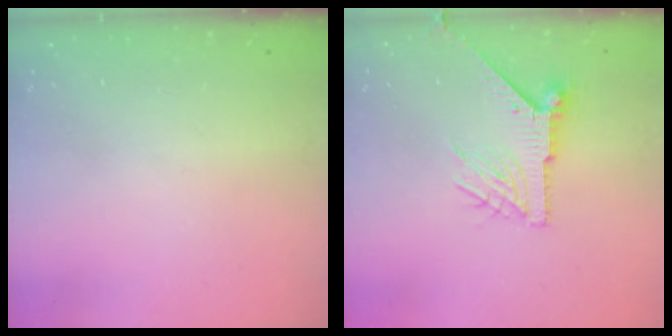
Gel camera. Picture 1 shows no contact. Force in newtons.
{"total": 9.0, "press": 9.0, "slide": 0.4}